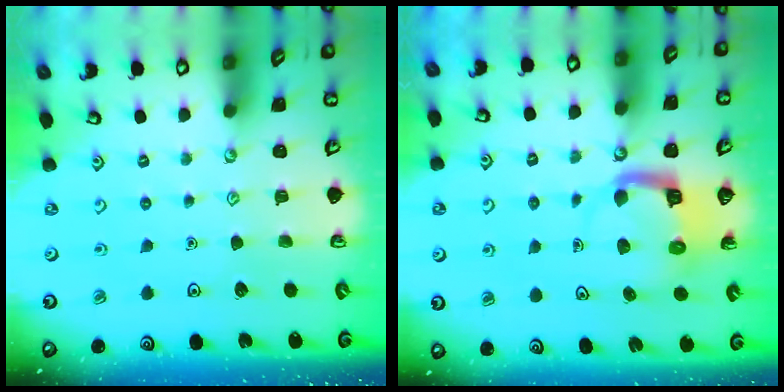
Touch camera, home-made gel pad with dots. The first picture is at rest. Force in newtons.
{"total": 6.7, "press": 6.7, "slide": 0.1}